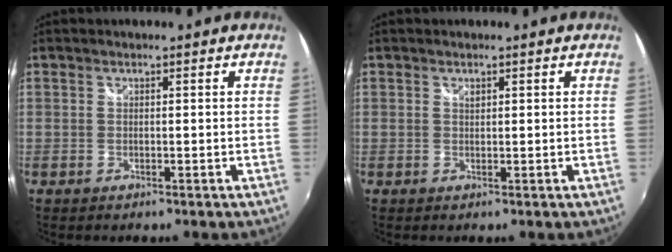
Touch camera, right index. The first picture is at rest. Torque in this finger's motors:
{"motor_torque": [-0.05, 0.05, 0.00, 0.01]}